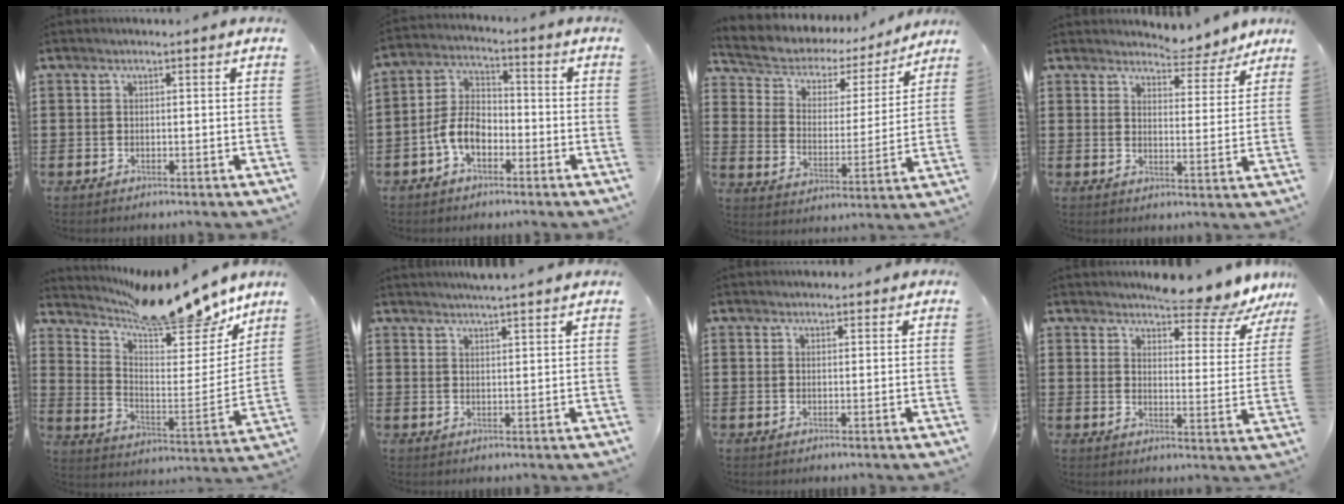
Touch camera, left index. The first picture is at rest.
{"total": 6.4, "force": [-3.0, 3.7, 4.2], "torque": [-0.110, 0.005, -0.066]}
{"total": 4.3, "force": [3.6, 2.2, 0.4], "torque": [-0.037, -0.028, 0.054]}
{"total": 4.8, "force": [4.7, 0.8, 0.6], "torque": [-0.014, -0.027, 0.083]}
{"total": 15.4, "force": [13.5, 3.0, 6.8], "torque": [-0.119, -0.096, 0.230]}
{"total": 3.0, "force": [2.9, -0.6, 0.4], "torque": [-0.015, -0.011, 0.054]}
{"total": 1.5, "force": [1.4, 0.3, 0.2], "torque": [-0.006, 0.003, 0.028]}
{"total": 6.9, "force": [6.3, 0.4, 2.7], "torque": [-0.053, -0.038, 0.108]}